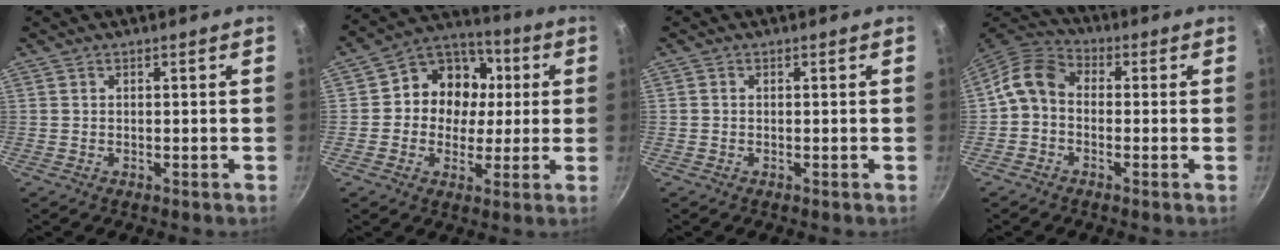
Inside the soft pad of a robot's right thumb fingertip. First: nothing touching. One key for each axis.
{"total": 13.3, "fx": 1.1, "fy": 11.8, "fz": 6.2, "tx": -0.056, "ty": 0.019, "tz": -0.002}
{"total": 0.0}
{"total": 7.4, "fx": -1.1, "fy": 5.7, "fz": 4.6, "tx": -0.082, "ty": 0.033, "tz": -0.040}